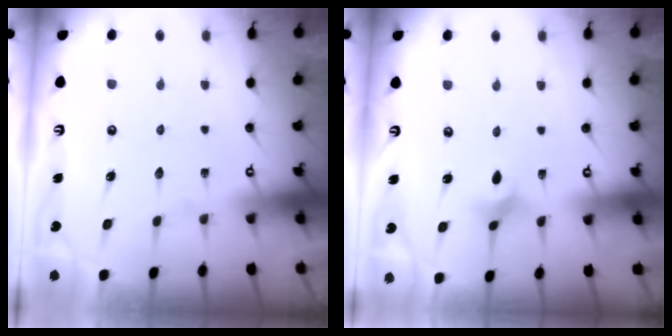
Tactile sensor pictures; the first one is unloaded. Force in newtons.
{"total": 2.8, "press": 2.7, "slide": 0.7}